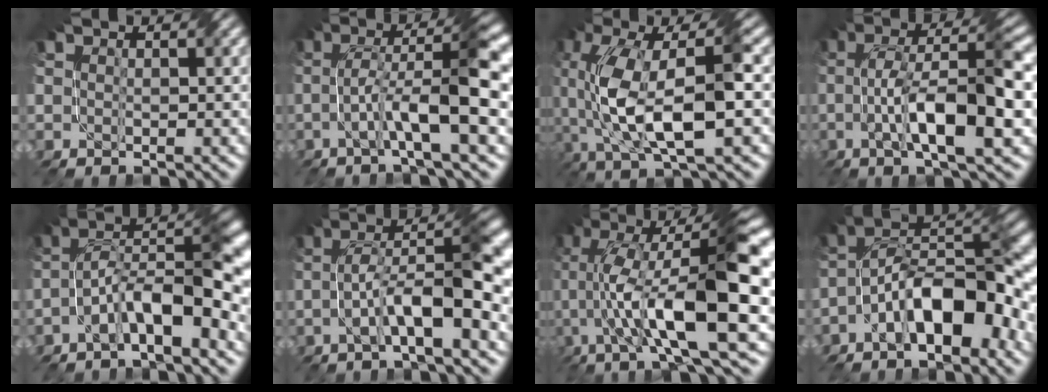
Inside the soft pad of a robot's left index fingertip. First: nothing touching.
{"total": 7.9, "force": [-1.1, 1.2, 7.7], "torque": [-0.137, 0.023, -0.024]}
{"total": 10.7, "force": [-0.8, 3.7, 10.0], "torque": [-0.203, 0.010, -0.013]}
{"total": 10.0, "force": [-1.4, 2.3, 9.6], "torque": [-0.158, 0.019, -0.027]}
{"total": 7.8, "force": [-2.9, 2.3, 6.9], "torque": [-0.117, 0.024, -0.054]}
{"total": 7.9, "force": [-1.6, 1.8, 7.6], "torque": [-0.127, 0.021, -0.030]}
{"total": 14.5, "force": [-1.1, 3.3, 14.1], "torque": [-0.239, 0.023, -0.014]}
{"total": 9.1, "force": [-3.9, 3.6, 7.5], "torque": [-0.116, 0.022, -0.076]}